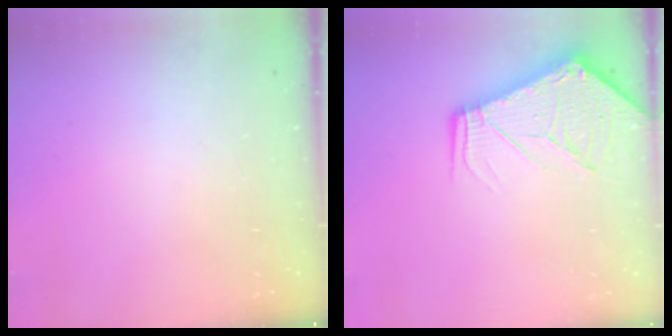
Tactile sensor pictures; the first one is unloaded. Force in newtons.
{"total": 12.1, "press": 12.0, "slide": 1.6}